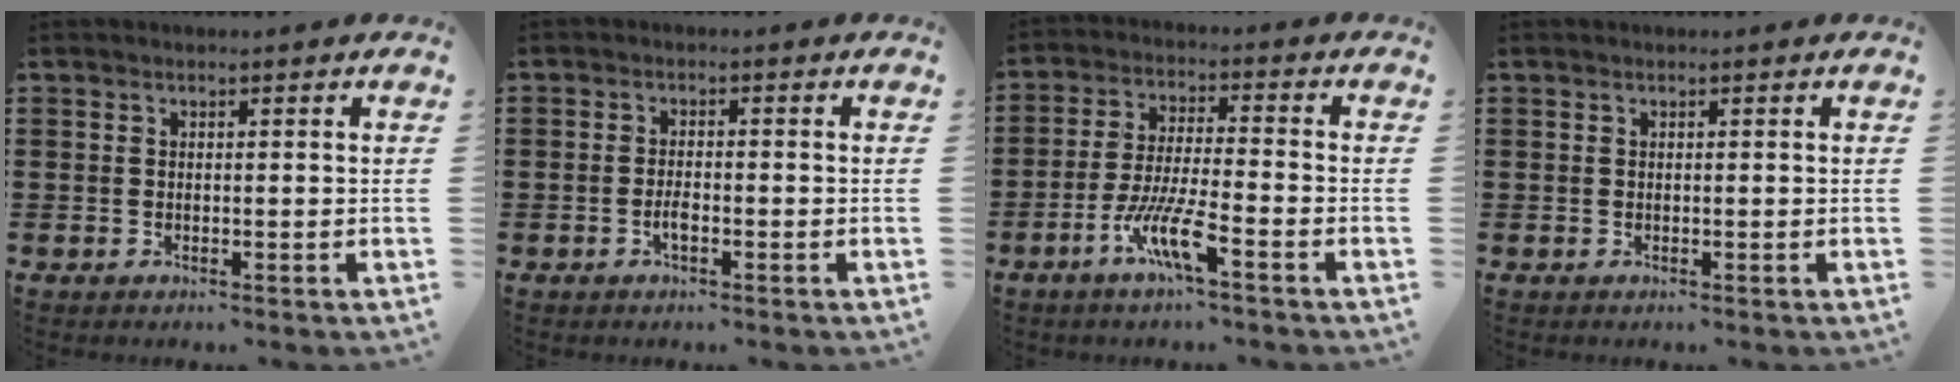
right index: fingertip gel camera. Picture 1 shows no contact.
{"total": 2.1, "force": [-0.9, 0.8, 1.6], "torque": [-0.040, -0.001, -0.020]}
{"total": 8.2, "force": [-4.7, 0.9, 6.7], "torque": [-0.145, -0.011, -0.091]}
{"total": 0.0}